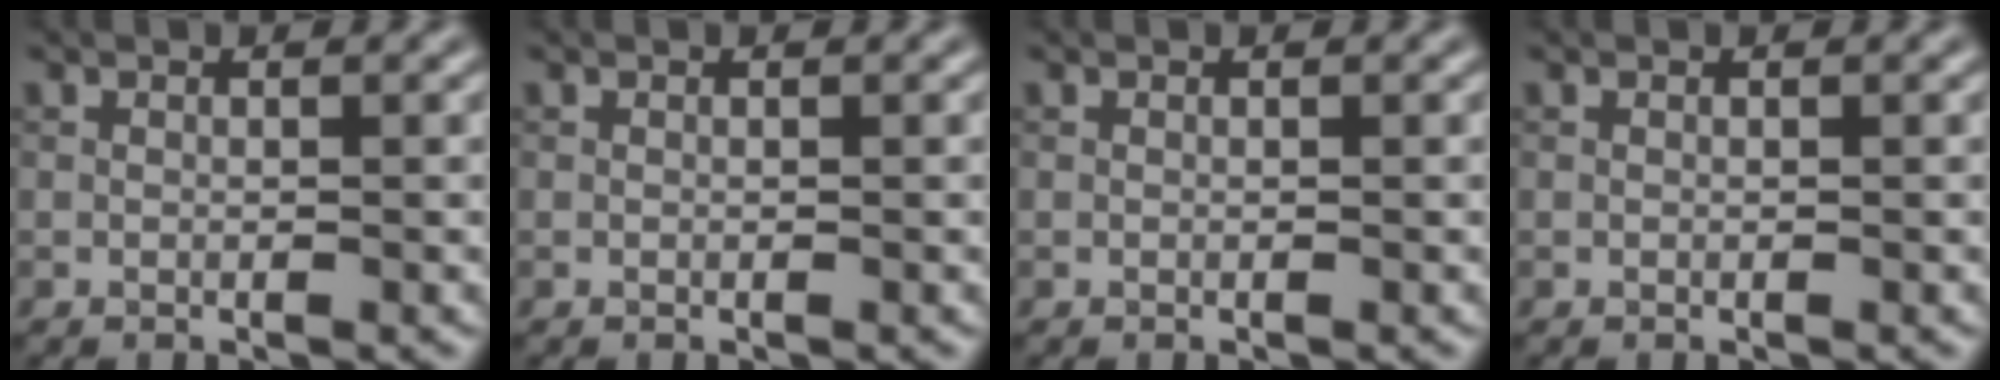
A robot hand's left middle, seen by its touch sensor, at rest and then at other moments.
{"total": 0.0}
{"total": 0.0}
{"total": 0.0}